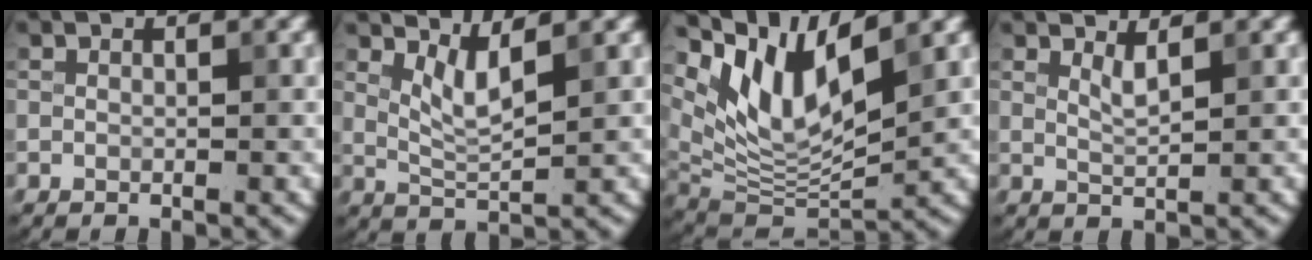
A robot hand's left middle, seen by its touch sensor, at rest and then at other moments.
{"total": 2.7, "force": [1.6, 0.4, 2.1], "torque": [-0.046, -0.011, 0.039]}
{"total": 9.1, "force": [5.4, 3.3, 6.5], "torque": [-0.130, -0.005, 0.105]}
{"total": 1.4, "force": [0.9, 0.3, 1.0], "torque": [-0.019, -0.002, 0.016]}